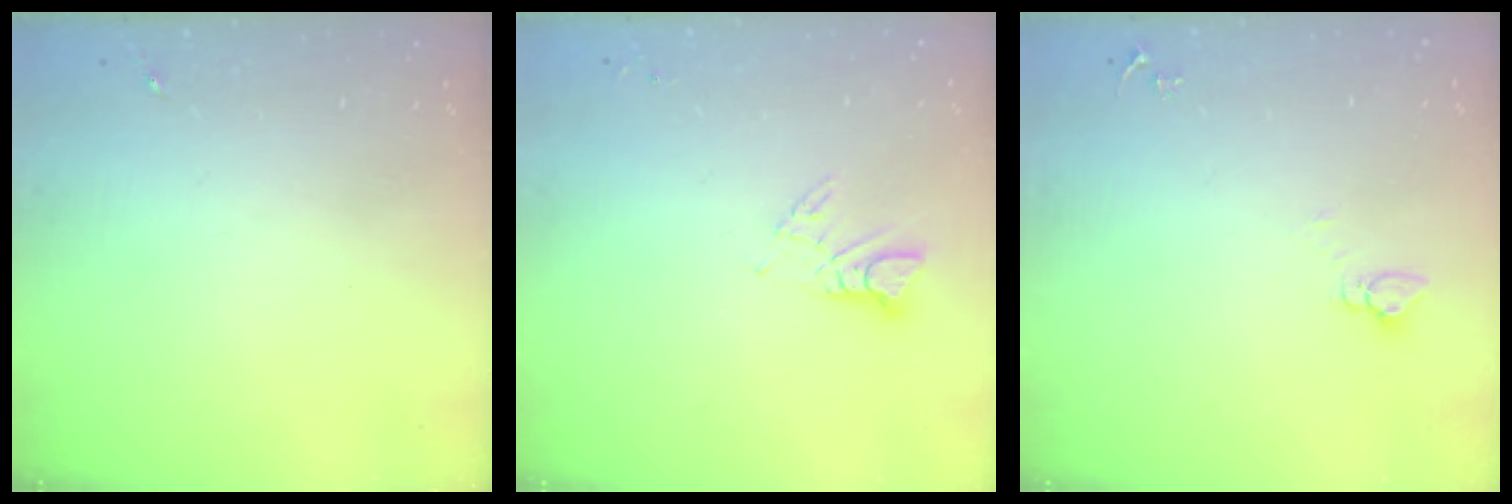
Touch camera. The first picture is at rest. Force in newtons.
{"total": 3.8, "press": 3.8, "slide": 0.2}
{"total": 2.7, "press": 2.7, "slide": 0.2}